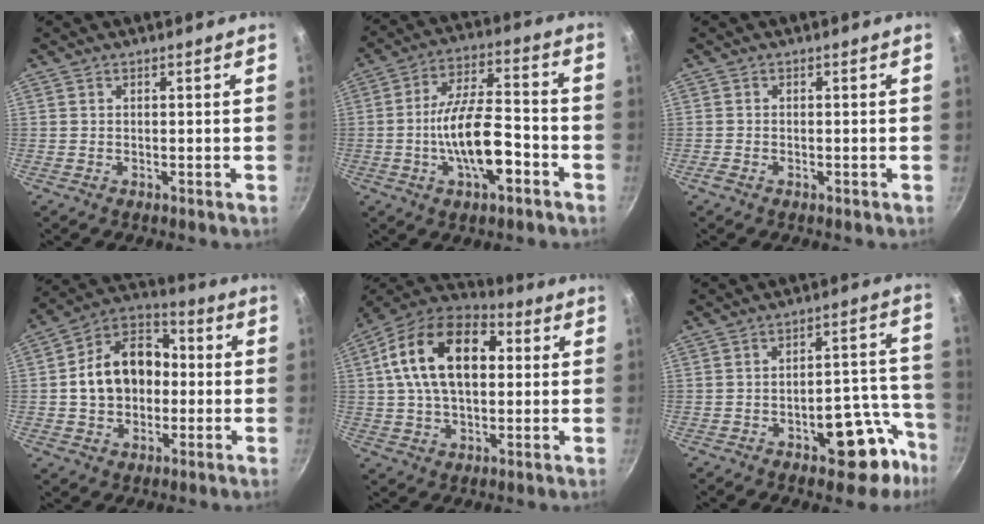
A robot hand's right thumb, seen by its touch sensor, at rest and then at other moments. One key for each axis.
{"total": 13.9, "fx": -4.7, "fy": 5.4, "fz": 11.9, "tx": -0.193, "ty": 0.036, "tz": -0.084}
{"total": 1.0, "fx": -0.7, "fy": 0.4, "fz": 0.6, "tx": -0.018, "ty": 0.005, "tz": -0.017}
{"total": 15.9, "fx": -0.2, "fy": 12.0, "fz": 10.4, "tx": -0.144, "ty": 0.037, "tz": -0.018}
{"total": 19.2, "fx": 3.6, "fy": 11.9, "fz": 14.6, "tx": -0.226, "ty": 0.023, "tz": 0.043}
{"total": 14.2, "fx": -7.3, "fy": 7.1, "fz": 9.9, "tx": -0.053, "ty": 0.064, "tz": -0.090}